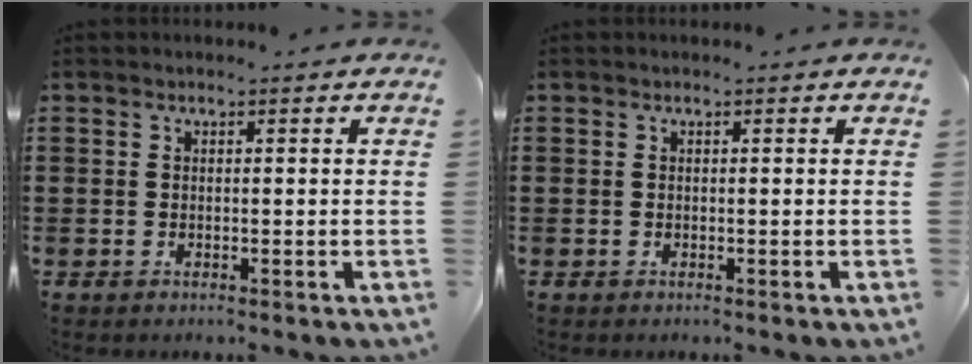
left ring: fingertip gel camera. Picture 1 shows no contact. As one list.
[{"total": 0.0}]